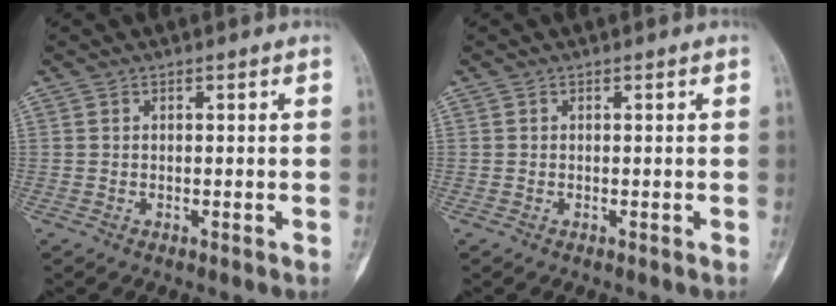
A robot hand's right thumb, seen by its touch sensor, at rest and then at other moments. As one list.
[{"total": 0.0}]